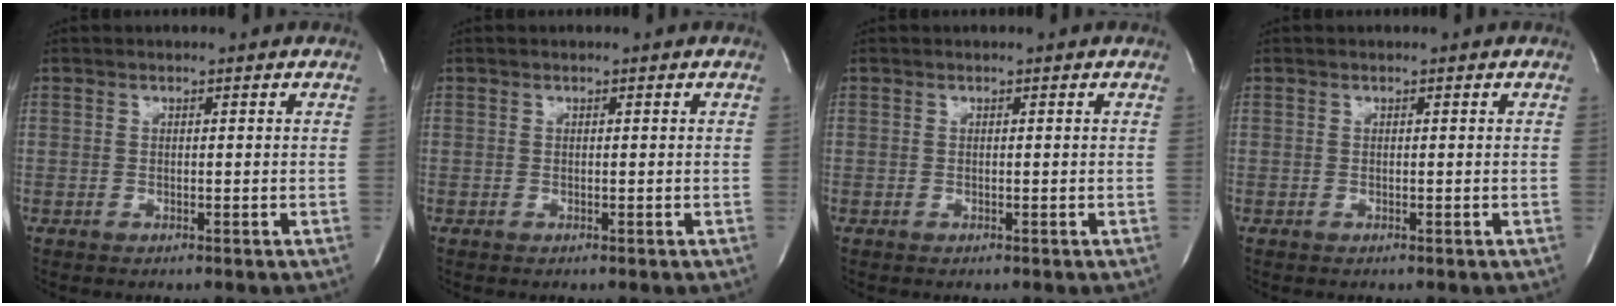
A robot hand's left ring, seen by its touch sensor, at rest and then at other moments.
{"total": 0.0}
{"total": 0.0}
{"total": 0.0}